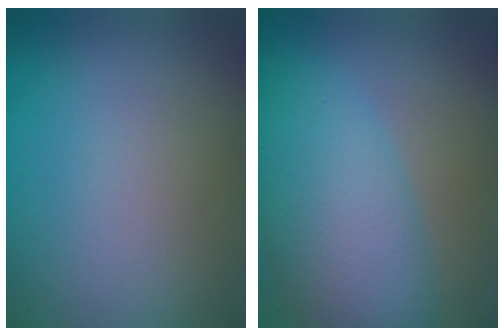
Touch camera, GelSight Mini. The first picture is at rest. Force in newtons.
{"total": 7.1, "press": 7.1, "slide": 0.1}